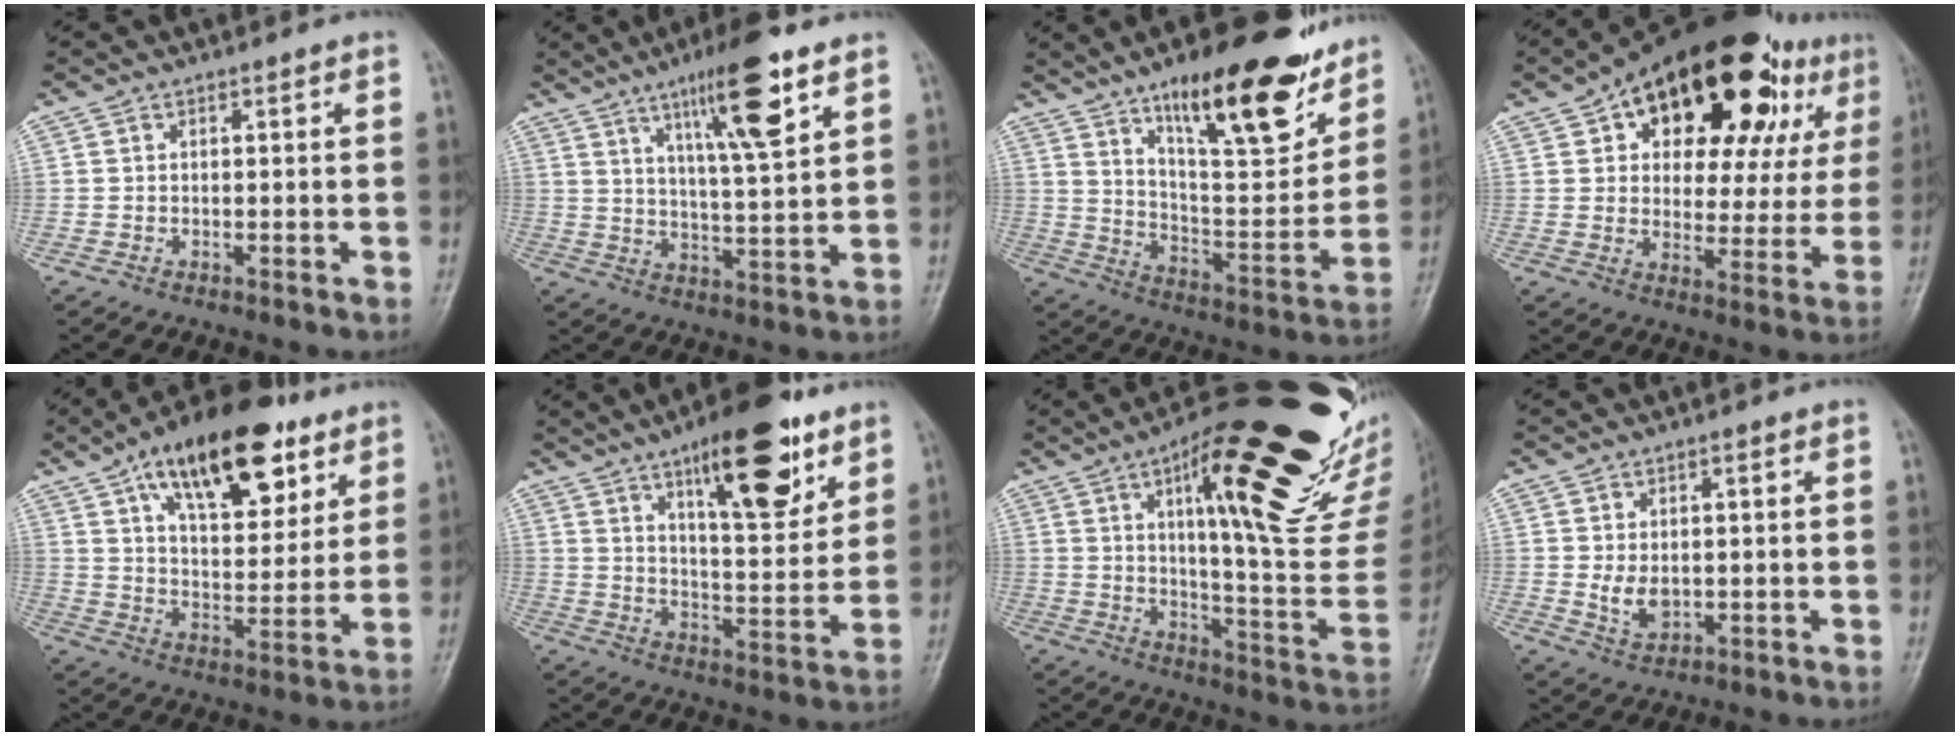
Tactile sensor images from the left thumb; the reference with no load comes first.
{"total": 13.1, "force": [7.3, 2.0, 10.7], "torque": [-0.170, -0.036, 0.121]}
{"total": 23.2, "force": [14.7, 7.1, 16.5], "torque": [-0.206, -0.071, 0.236]}
{"total": 27.7, "force": [13.8, 13.7, 19.7], "torque": [-0.232, 0.006, 0.201]}
{"total": 21.9, "force": [12.0, 10.2, 15.3], "torque": [-0.204, -0.032, 0.195]}
{"total": 18.2, "force": [10.5, 6.0, 13.6], "torque": [-0.166, -0.054, 0.164]}
{"total": 31.2, "force": [16.4, 8.1, 25.2], "torque": [-0.298, -0.043, 0.239]}
{"total": 4.5, "force": [0.5, 2.8, 3.5], "torque": [-0.051, -0.014, 0.016]}